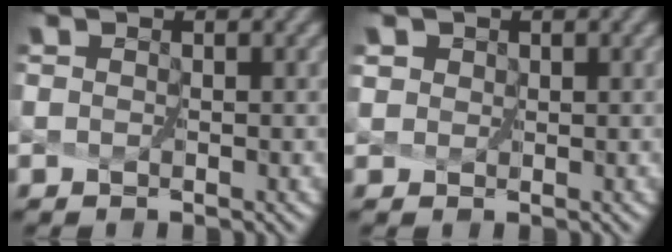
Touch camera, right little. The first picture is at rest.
{"total": 2.8, "force": [1.5, 2.0, 1.3], "torque": [-0.025, 0.023, 0.010]}